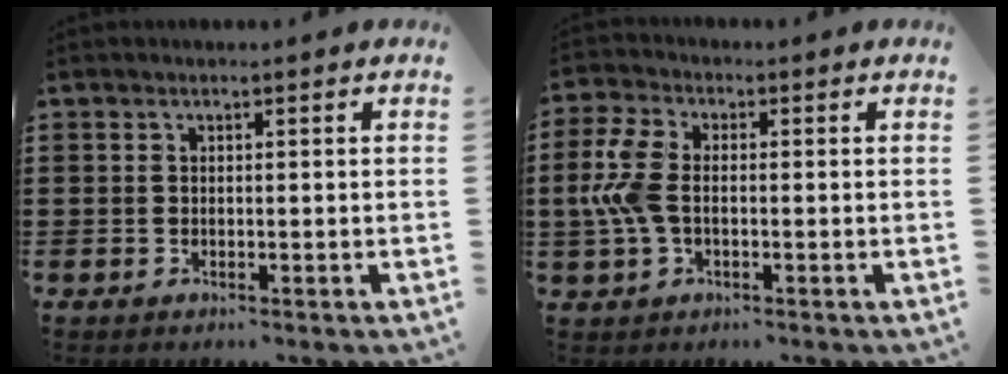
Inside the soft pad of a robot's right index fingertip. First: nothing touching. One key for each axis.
{"total": 7.2, "fx": -0.3, "fy": 4.2, "fz": 5.8, "tx": -0.152, "ty": 0.000, "tz": -0.014}